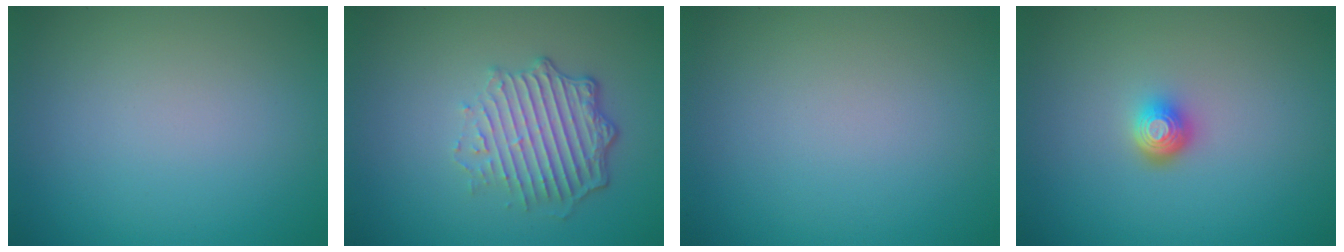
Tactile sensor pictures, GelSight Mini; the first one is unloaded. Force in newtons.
{"total": 4.9, "press": 3.6, "slide": 3.4}
{"total": 0.0}
{"total": 2.1, "press": 1.5, "slide": 1.5}